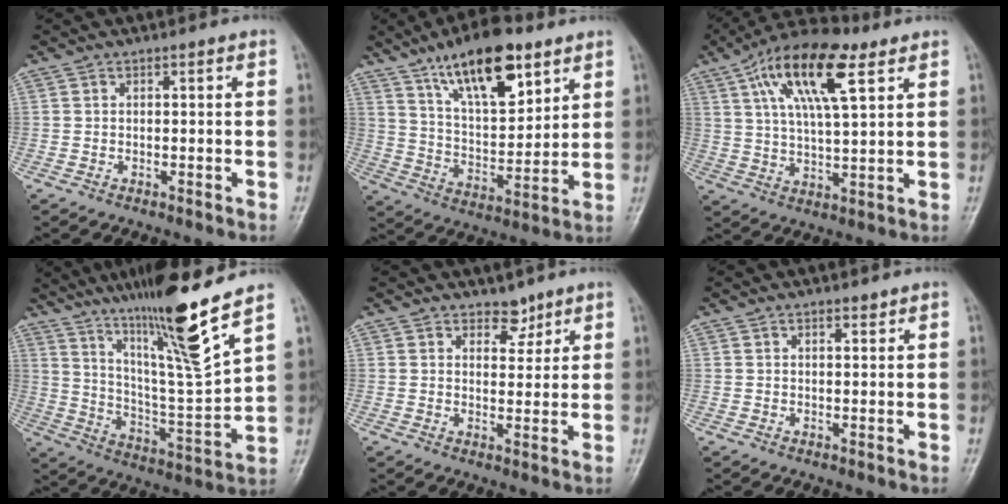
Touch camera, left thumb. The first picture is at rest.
{"total": 17.1, "force": [10.3, 6.7, 11.8], "torque": [-0.161, -0.051, 0.183]}
{"total": 16.1, "force": [7.3, 5.8, 13.1], "torque": [-0.223, -0.004, 0.124]}
{"total": 18.4, "force": [12.5, 0.3, 13.5], "torque": [-0.210, -0.076, 0.221]}
{"total": 3.4, "force": [2.6, 2.0, 0.9], "torque": [0.009, -0.018, 0.040]}
{"total": 1.2, "force": [0.9, 0.5, 0.6], "torque": [-0.006, -0.006, 0.014]}